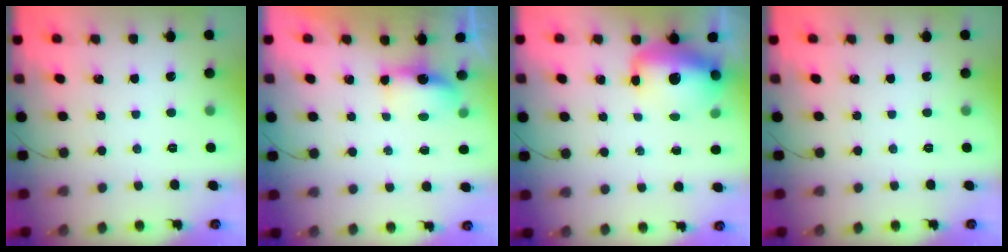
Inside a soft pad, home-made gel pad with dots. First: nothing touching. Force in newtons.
{"total": 5.2, "press": 5.1, "slide": 0.5}
{"total": 13.4, "press": 13.1, "slide": 3.2}
{"total": 0.0}